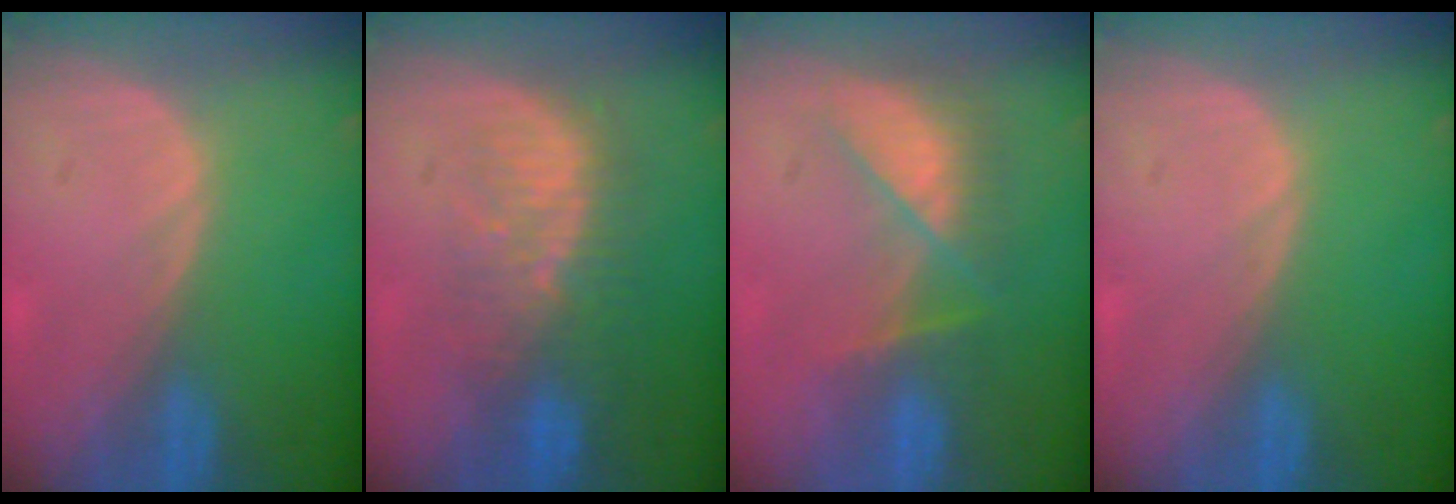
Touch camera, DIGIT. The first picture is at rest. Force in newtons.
{"total": 8.7, "press": 8.0, "slide": 3.6}
{"total": 7.8, "press": 7.0, "slide": 3.4}
{"total": 0.0}